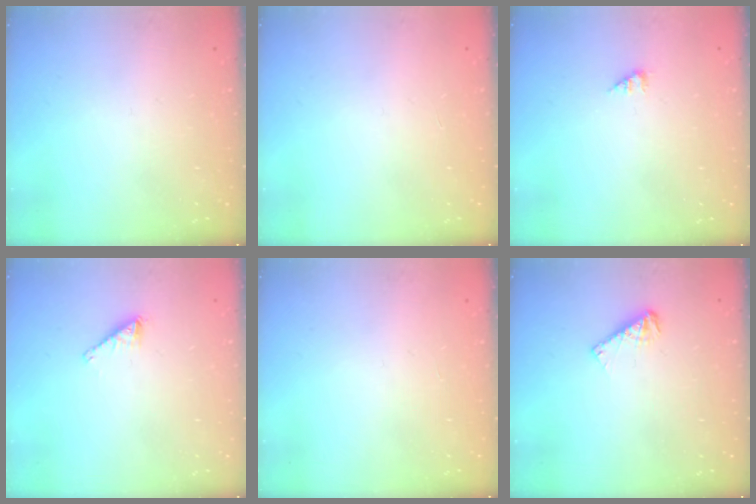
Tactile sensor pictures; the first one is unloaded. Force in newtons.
{"total": 0.0}
{"total": 1.3, "press": 1.3, "slide": 0.2}
{"total": 1.8, "press": 1.7, "slide": 0.1}
{"total": 0.0}
{"total": 4.7, "press": 4.7, "slide": 0.3}